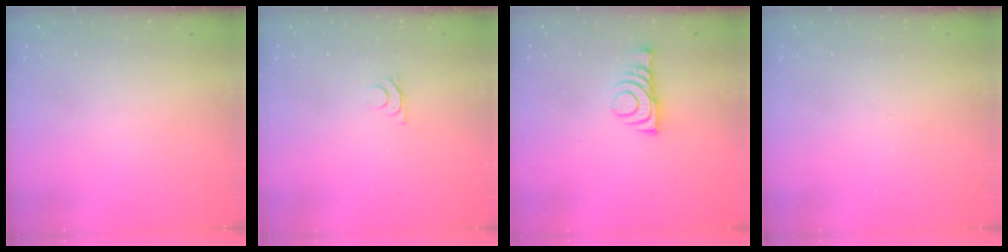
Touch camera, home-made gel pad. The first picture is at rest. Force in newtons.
{"total": 4.2, "press": 4.1, "slide": 0.5}
{"total": 8.2, "press": 8.1, "slide": 1.0}
{"total": 0.0}